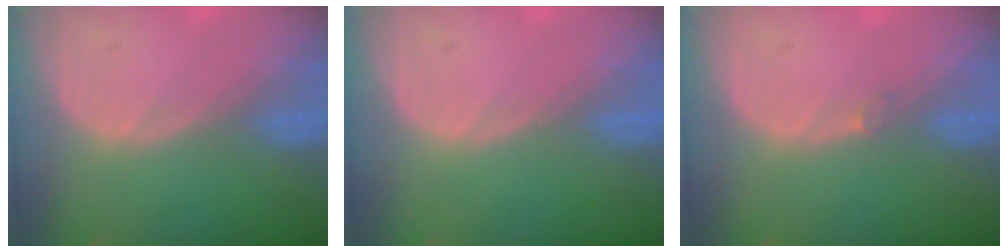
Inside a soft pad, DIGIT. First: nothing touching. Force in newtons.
{"total": 0.0}
{"total": 0.5, "press": 0.5, "slide": 0.1}